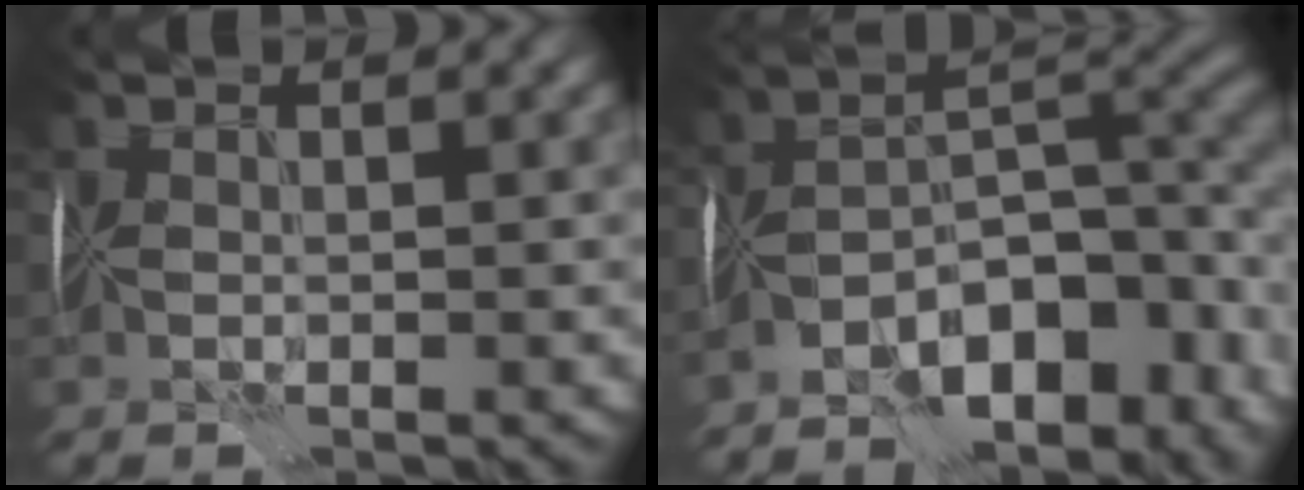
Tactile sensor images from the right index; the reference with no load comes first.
{"total": 12.8, "force": [-6.8, 5.5, 9.4], "torque": [-0.139, 0.006, -0.110]}